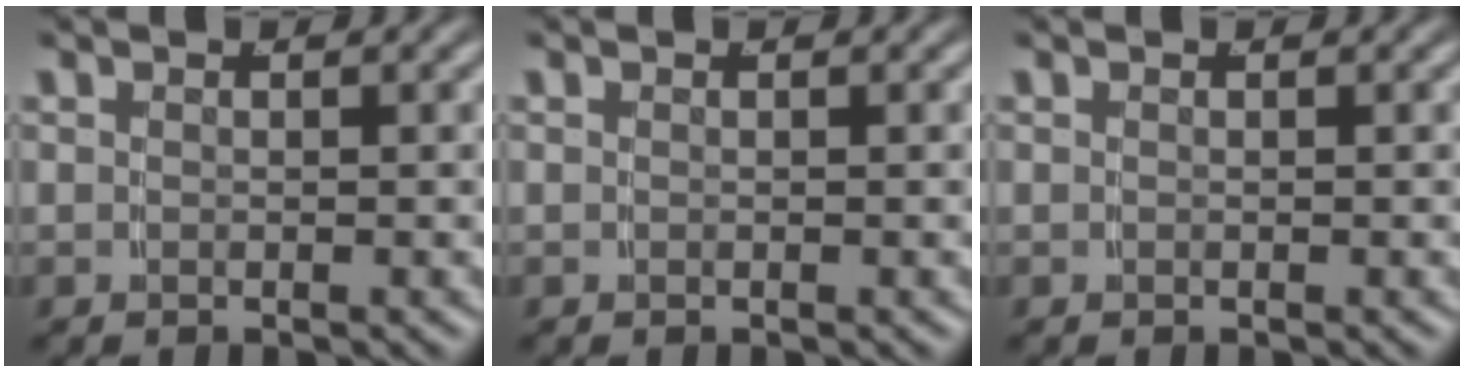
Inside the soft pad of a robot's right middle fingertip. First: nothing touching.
{"total": 0.0}
{"total": 0.0}